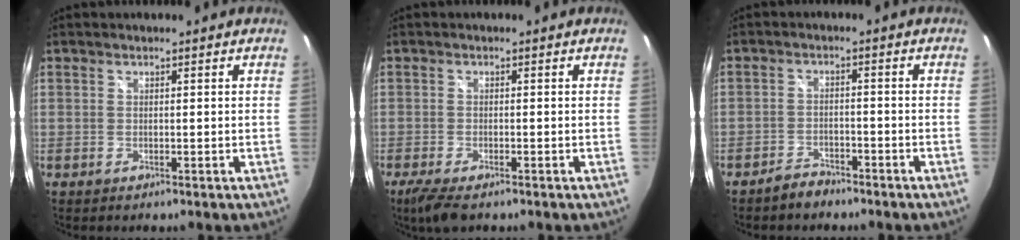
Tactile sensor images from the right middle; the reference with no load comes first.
{"total": 5.2, "force": [-3.6, 1.3, 3.4], "torque": [-0.078, -0.023, -0.065]}
{"total": 2.8, "force": [-2.7, 0.7, 0.5], "torque": [-0.020, 0.003, -0.047]}